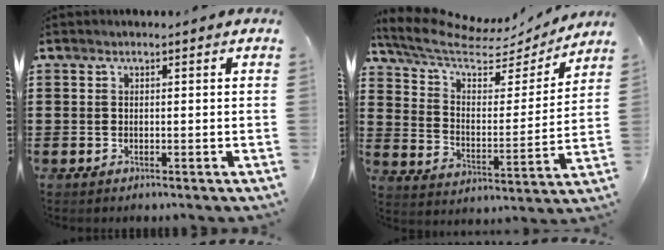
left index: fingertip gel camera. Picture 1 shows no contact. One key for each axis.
{"total": 7.7, "fx": 6.1, "fy": 2.9, "fz": 3.6, "tx": -0.099, "ty": -0.037, "tz": 0.104}